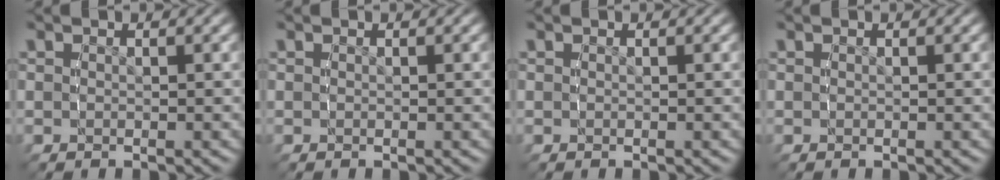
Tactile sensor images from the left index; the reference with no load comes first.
{"total": 0.0}
{"total": 0.0}
{"total": 0.0}